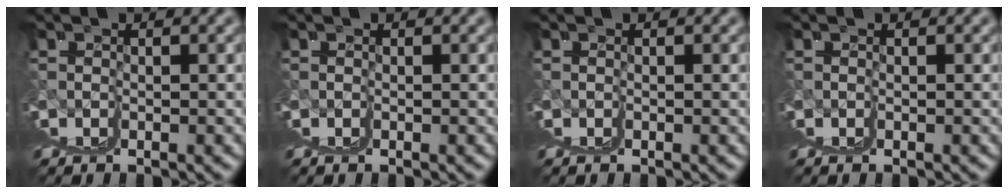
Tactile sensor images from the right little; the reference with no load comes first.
{"total": 0.0}
{"total": 0.0}
{"total": 0.0}